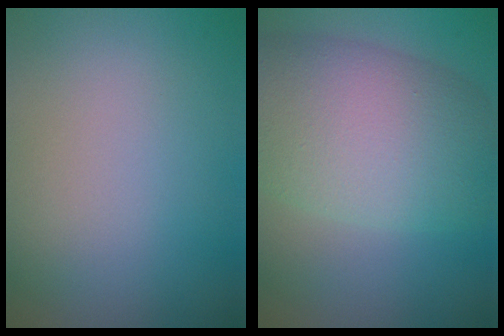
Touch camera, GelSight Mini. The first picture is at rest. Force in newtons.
{"total": 9.9, "press": 9.9, "slide": 0.1}